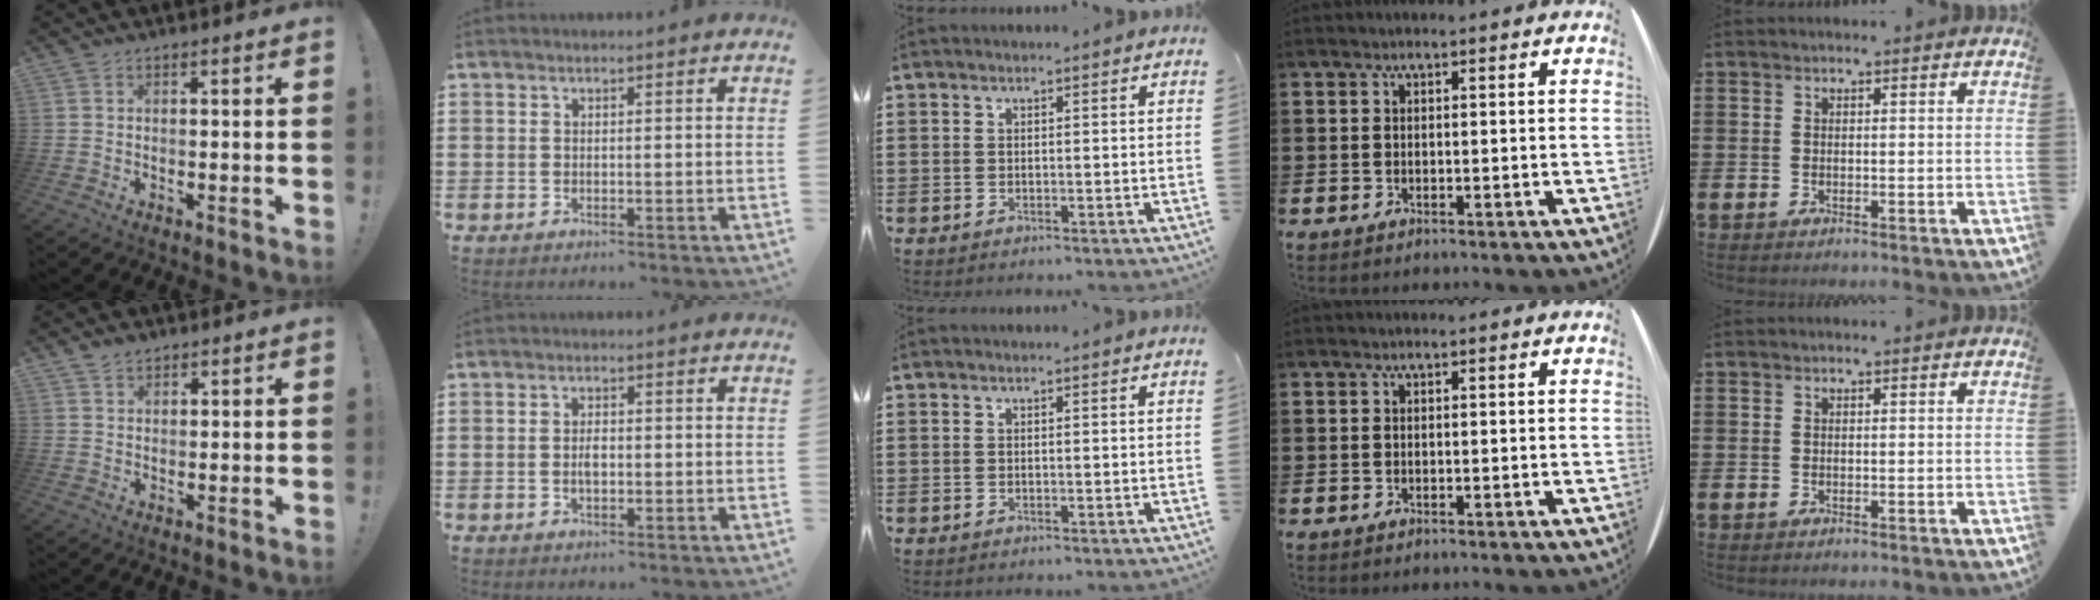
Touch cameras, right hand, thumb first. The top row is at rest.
{"thumb": {"total": 2.3, "force": [1.9, 1.2, 0.7], "torque": [-0.014, -0.008, 0.035]}, "index": {"total": 2.0, "force": [-0.2, 0.9, 1.8], "torque": [-0.035, 0.001, -0.004]}}